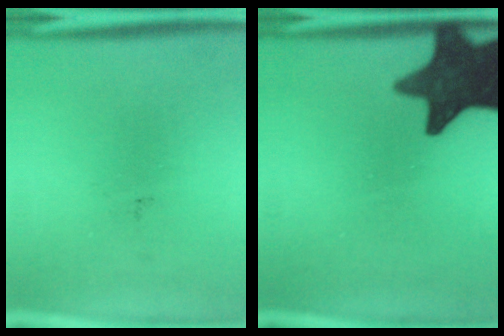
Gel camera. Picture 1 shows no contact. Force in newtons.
{"total": 14.8}